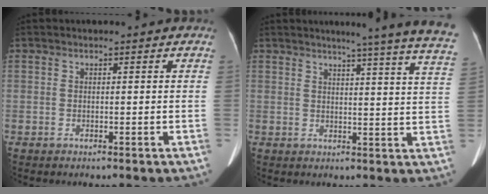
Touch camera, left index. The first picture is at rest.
{"total": 17.5, "force": [15.2, -1.3, 8.5], "torque": [-0.109, -0.063, 0.163]}